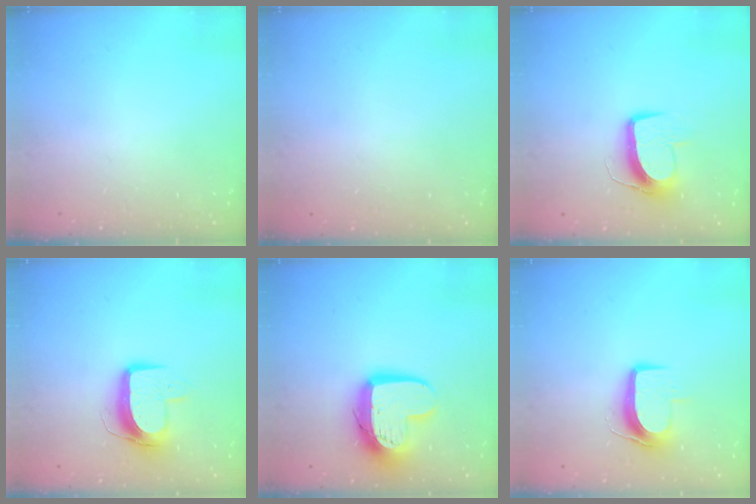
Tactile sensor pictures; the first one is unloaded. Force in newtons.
{"total": 0.0}
{"total": 10.5, "press": 10.5, "slide": 0.8}
{"total": 10.2, "press": 10.2, "slide": 0.2}
{"total": 13.9, "press": 13.9, "slide": 1.0}
{"total": 8.8, "press": 8.7, "slide": 1.0}